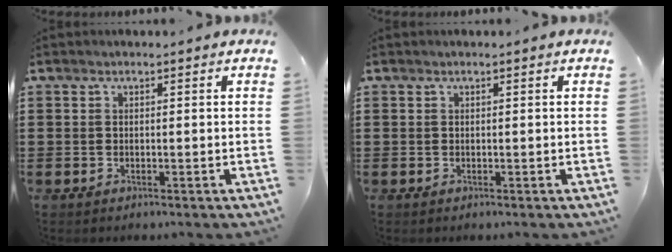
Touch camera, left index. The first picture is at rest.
{"total": 0.0}